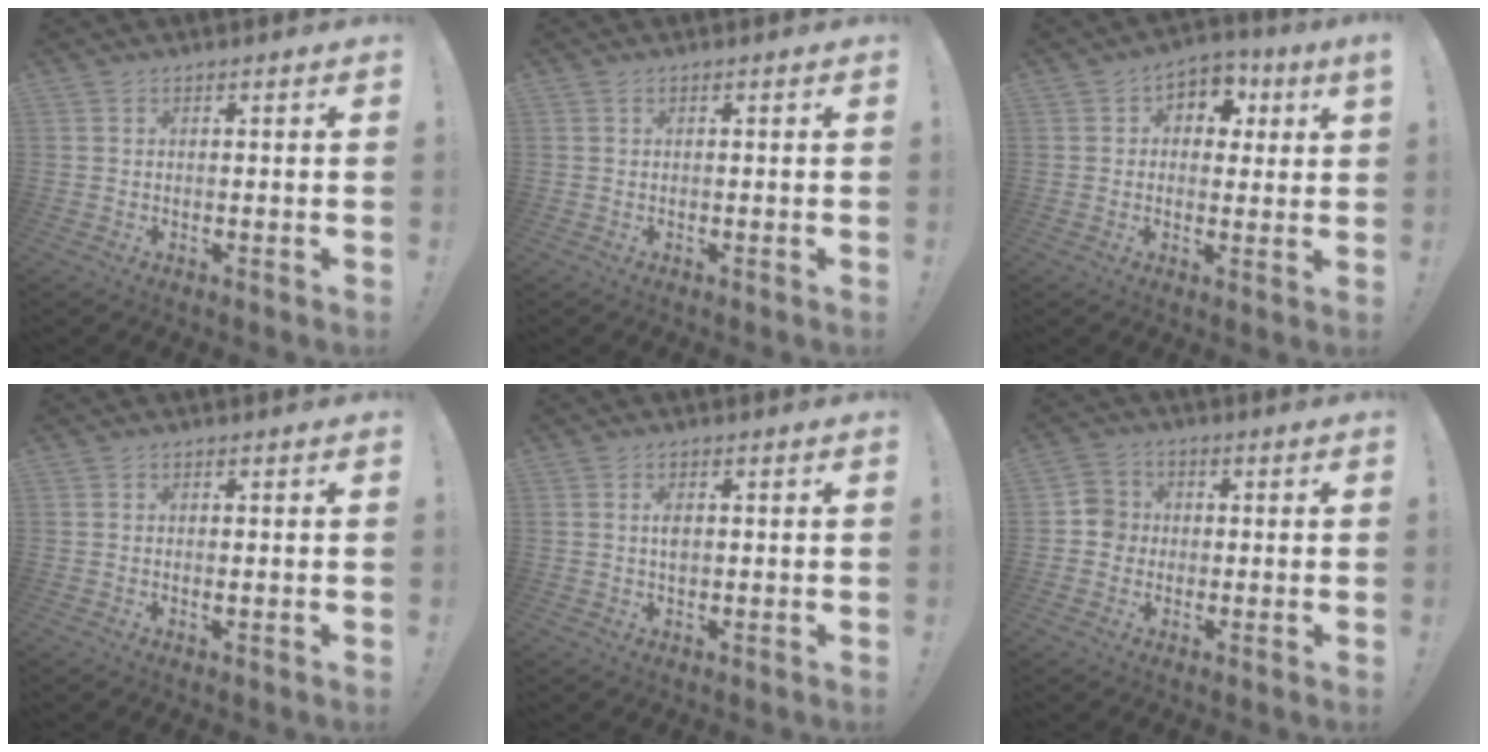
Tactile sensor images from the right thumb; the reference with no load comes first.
{"total": 0.0}
{"total": 6.0, "force": [1.9, 4.9, 2.9], "torque": [-0.031, -0.011, 0.034]}
{"total": 0.6, "force": [0.2, 0.2, 0.5], "torque": [-0.003, -0.003, 0.002]}
{"total": 2.2, "force": [0.2, 1.3, 1.8], "torque": [-0.023, -0.001, 0.000]}
{"total": 6.0, "force": [-0.9, 5.7, 1.5], "torque": [-0.020, 0.015, -0.018]}